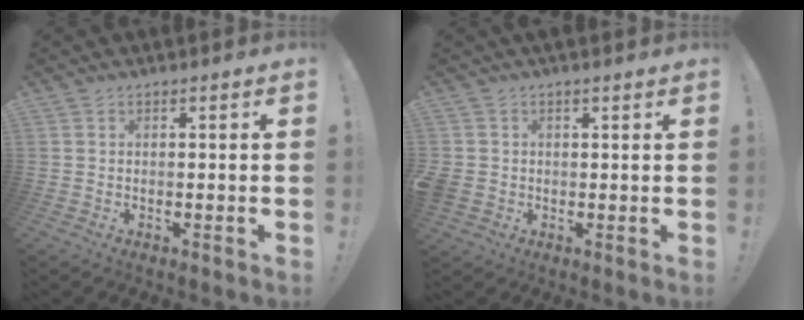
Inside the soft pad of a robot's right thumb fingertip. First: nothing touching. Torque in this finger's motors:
{"motor_torque": [1.59, 2.07, 1.01, 0.97, 0.24]}